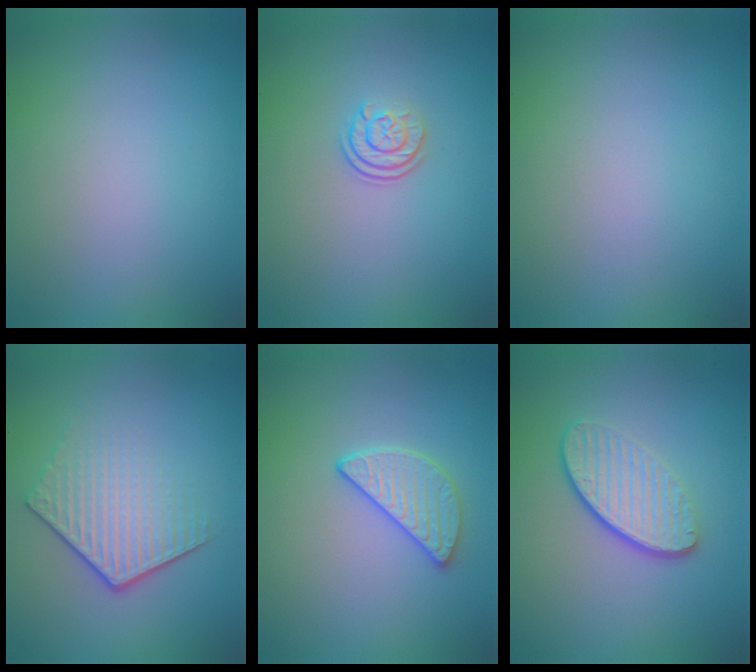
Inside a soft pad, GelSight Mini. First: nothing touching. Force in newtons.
{"total": 2.3, "press": 1.7, "slide": 1.6}
{"total": 0.0}
{"total": 4.2, "press": 3.1, "slide": 2.9}
{"total": 2.9, "press": 2.6, "slide": 1.1}
{"total": 4.2, "press": 3.1, "slide": 2.8}